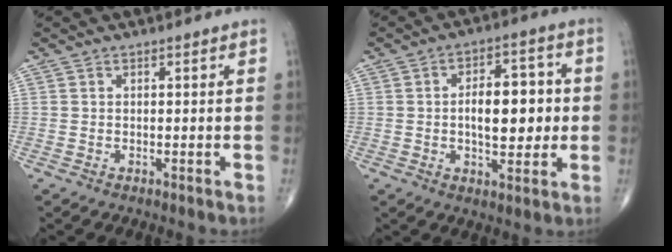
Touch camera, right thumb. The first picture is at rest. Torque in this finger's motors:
{"motor_torque": [0.02, 0.17, 0.50, -0.05, 0.12]}